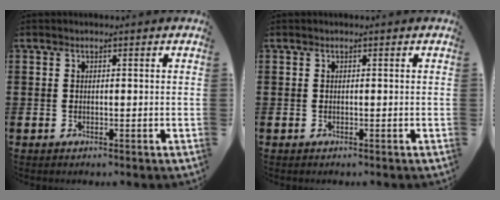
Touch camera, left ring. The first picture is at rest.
{"total": 0.0}